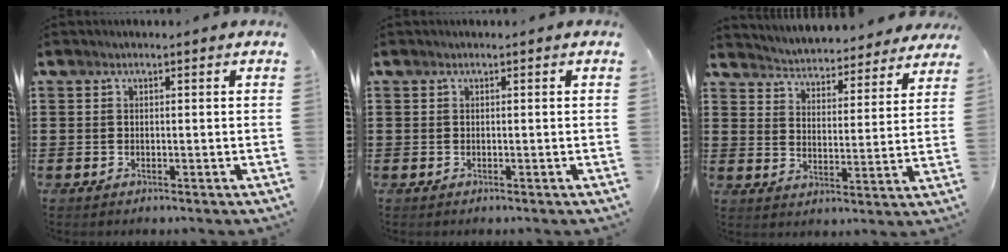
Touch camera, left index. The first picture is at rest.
{"total": 0.0}
{"total": 4.0, "force": [3.9, -0.2, -0.4], "torque": [-0.019, -0.037, 0.062]}